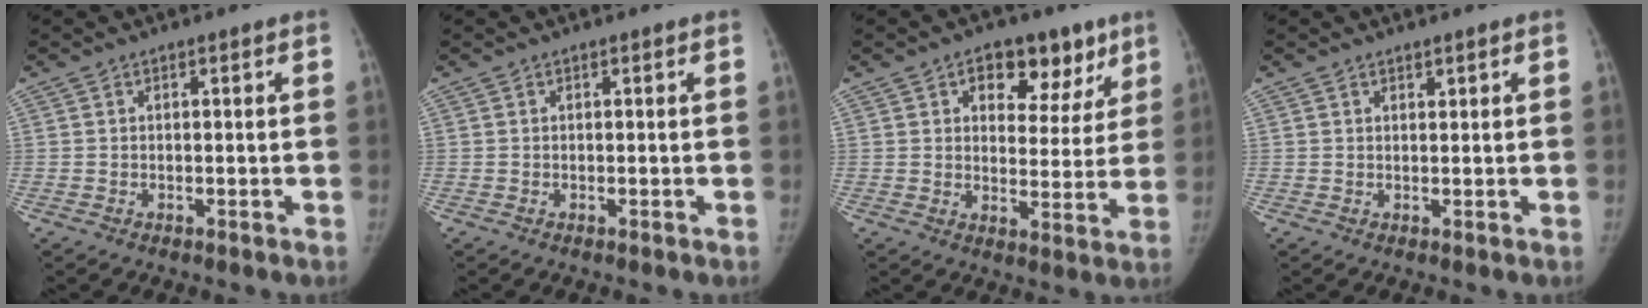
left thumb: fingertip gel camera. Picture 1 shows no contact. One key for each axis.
{"total": 0.0}
{"total": 11.7, "fx": 6.5, "fy": 7.4, "fz": 6.3, "tx": -0.025, "ty": -0.023, "tz": 0.088}
{"total": 0.6, "fx": 0.6, "fy": 0.3, "fz": 0.1, "tx": 0.007, "ty": -0.004, "tz": 0.010}